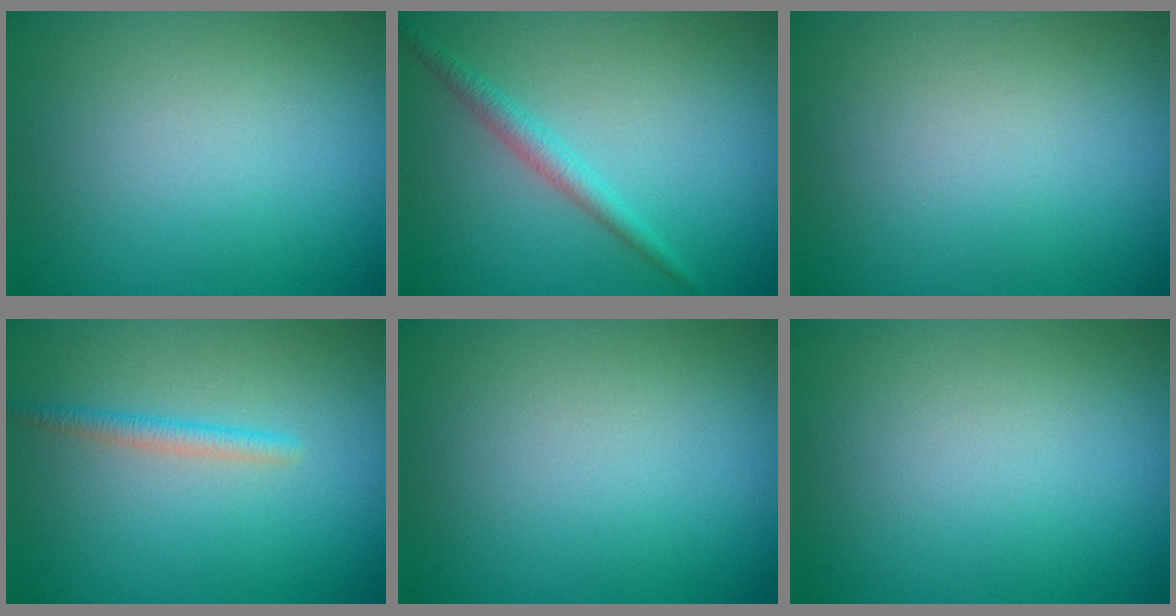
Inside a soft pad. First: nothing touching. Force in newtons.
{"total": 1.9, "press": 1.9, "slide": 0.0}
{"total": 0.0}
{"total": 1.5, "press": 1.5, "slide": 0.1}
{"total": 0.0}
{"total": 0.0}